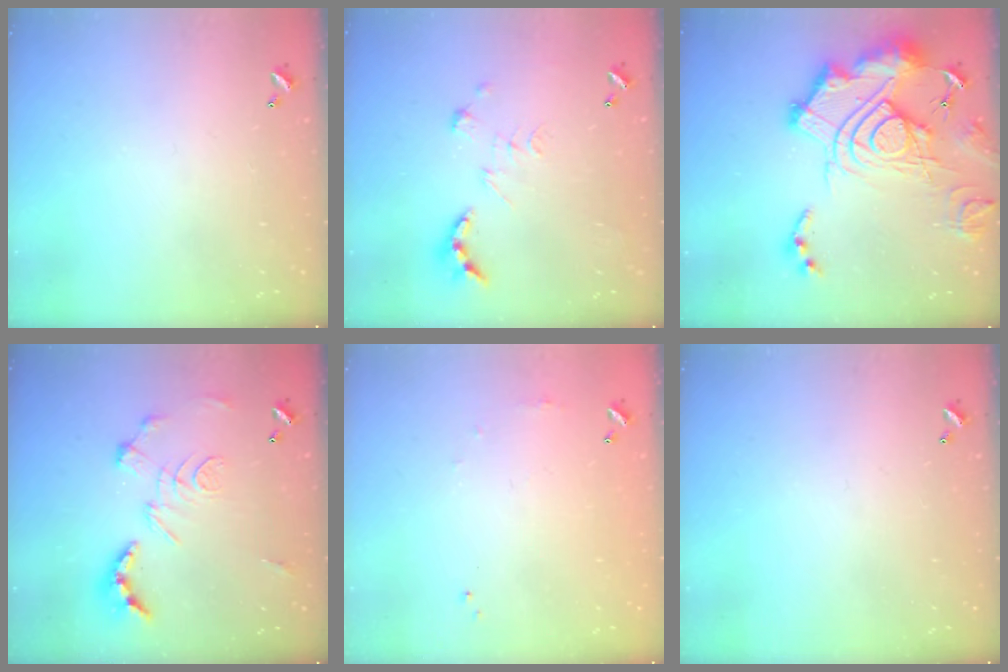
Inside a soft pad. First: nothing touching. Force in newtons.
{"total": 2.7, "press": 2.2, "slide": 1.5}
{"total": 26.0, "press": 25.8, "slide": 3.2}
{"total": 2.9, "press": 2.3, "slide": 1.7}
{"total": 4.7, "press": 4.7, "slide": 0.7}
{"total": 0.0}